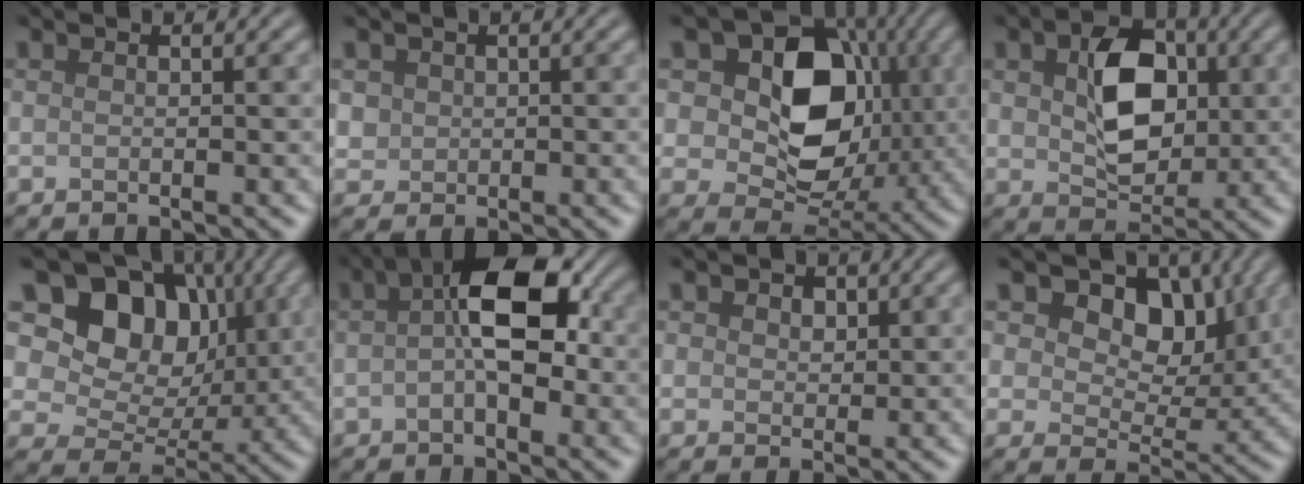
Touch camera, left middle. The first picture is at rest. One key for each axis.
{"total": 1.2, "fx": 0.5, "fy": 0.8, "fz": -0.6, "tx": -0.004, "ty": 0.001, "tz": 0.026}
{"total": 10.3, "fx": 2.2, "fy": 7.6, "fz": 6.6, "tx": -0.110, "ty": 0.002, "tz": 0.039}
{"total": 5.8, "fx": 1.2, "fy": 3.9, "fz": 4.1, "tx": -0.084, "ty": 0.007, "tz": 0.029}
{"total": 9.4, "fx": 4.2, "fy": 7.0, "fz": 4.7, "tx": -0.083, "ty": 0.002, "tz": 0.075}
{"total": 5.7, "fx": 0.8, "fy": 2.1, "fz": 5.3, "tx": -0.096, "ty": 0.023, "tz": 0.010}
{"total": 1.6, "fx": 1.3, "fy": 1.0, "fz": 0.0, "tx": -0.009, "ty": 0.009, "tz": 0.021}
{"total": 8.2, "fx": 4.2, "fy": 5.0, "fz": 4.8, "tx": -0.077, "ty": 0.004, "tz": 0.064}